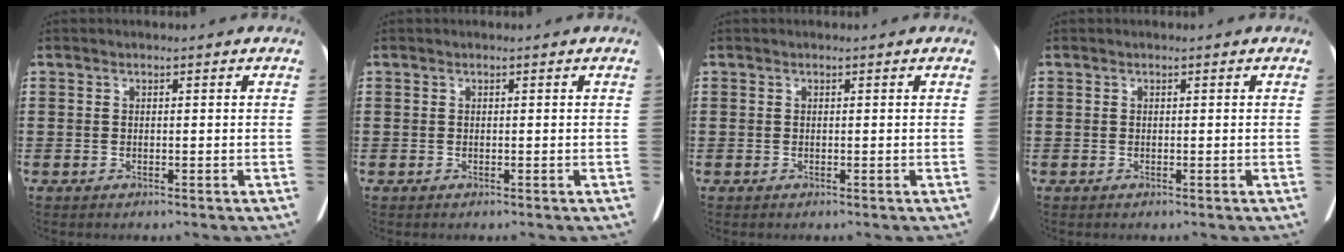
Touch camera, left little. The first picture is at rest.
{"total": 0.0}
{"total": 0.0}
{"total": 0.0}